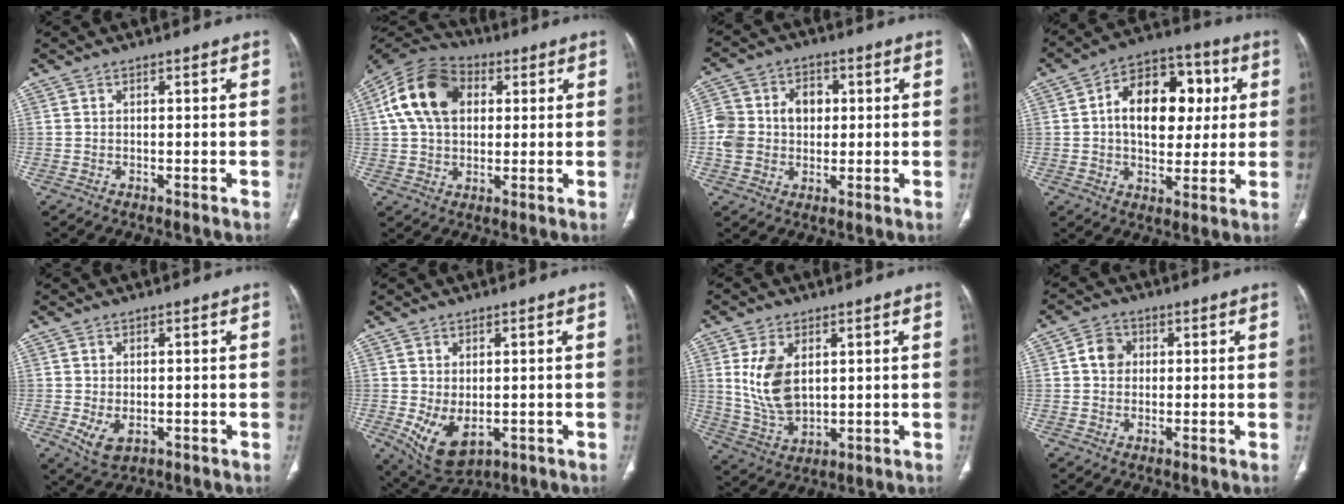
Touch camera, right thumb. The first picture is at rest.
{"total": 15.2, "force": [3.6, 10.6, 10.4], "torque": [-0.181, 0.017, 0.057]}
{"total": 11.5, "force": [0.6, 9.3, 6.7], "torque": [-0.100, 0.023, 0.010]}
{"total": 16.9, "force": [2.6, 11.0, 12.6], "torque": [-0.152, 0.019, 0.036]}
{"total": 4.6, "force": [-1.2, 2.8, 3.4], "torque": [-0.065, -0.006, -0.007]}
{"total": 8.2, "force": [-1.5, 4.9, 6.4], "torque": [-0.111, -0.011, -0.003]}
{"total": 10.9, "force": [2.4, 6.6, 8.4], "torque": [-0.155, -0.014, 0.062]}
{"total": 4.1, "force": [0.7, 3.6, 2.0], "torque": [-0.020, 0.007, 0.007]}